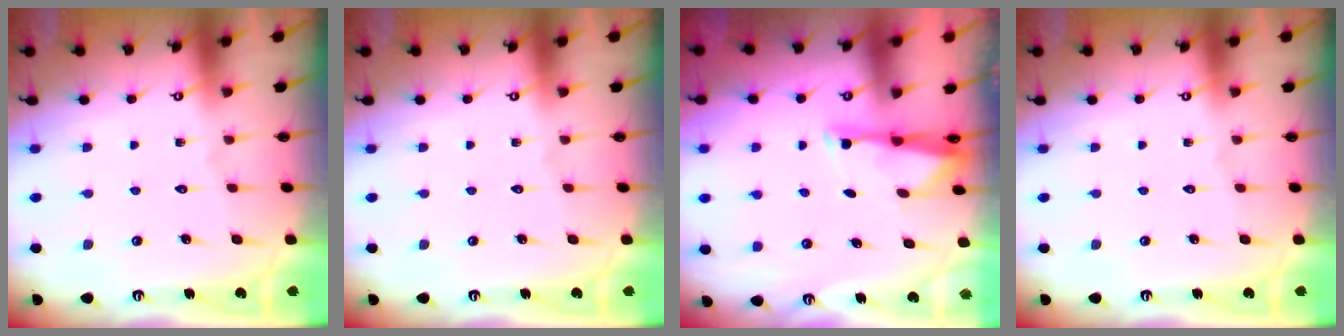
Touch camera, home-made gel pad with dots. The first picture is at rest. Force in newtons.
{"total": 0.0}
{"total": 2.9, "press": 2.9, "slide": 0.6}
{"total": 0.0}